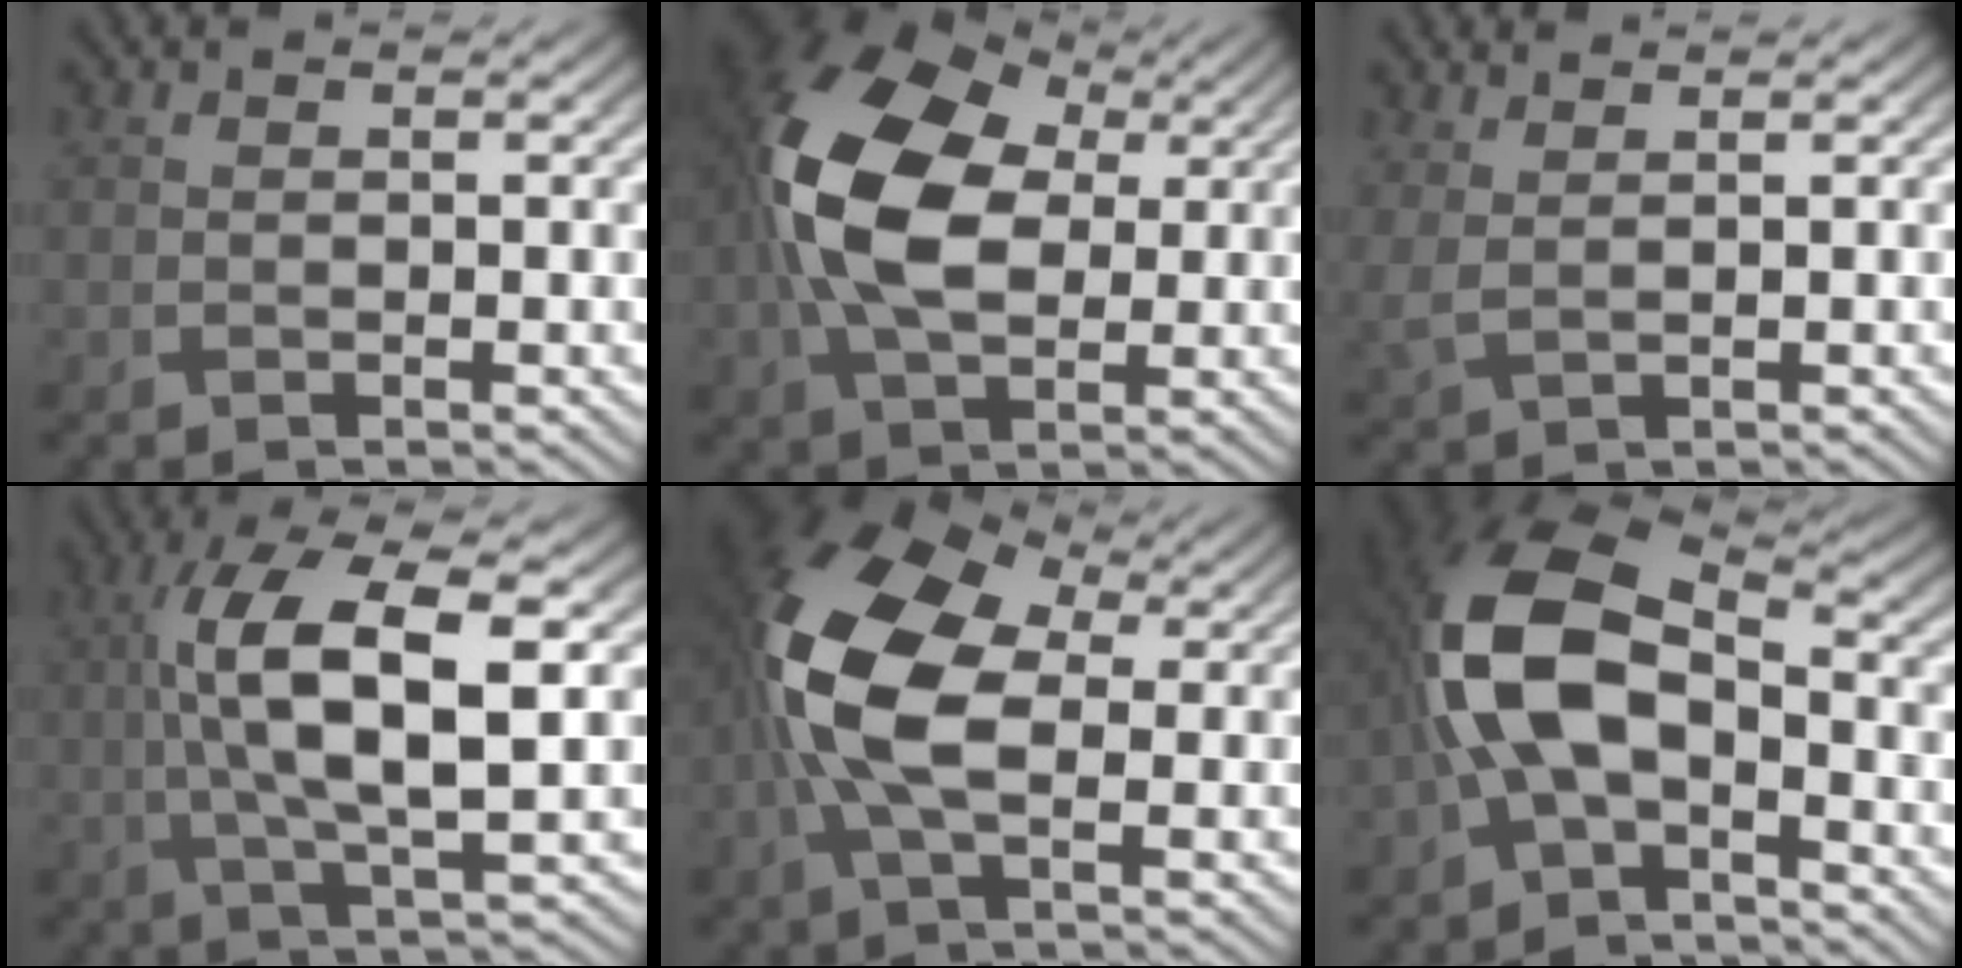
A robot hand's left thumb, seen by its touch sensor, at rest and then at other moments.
{"total": 15.3, "force": [1.7, 9.7, 11.6], "torque": [-0.267, 0.013, 0.025]}
{"total": 2.6, "force": [1.8, 0.9, 1.6], "torque": [-0.050, 0.002, 0.044]}
{"total": 12.3, "force": [1.0, 4.2, 11.6], "torque": [-0.229, 0.007, 0.019]}
{"total": 13.8, "force": [0.0, 7.2, 11.7], "torque": [-0.265, 0.013, -0.014]}
{"total": 12.8, "force": [-2.1, 7.2, 10.3], "torque": [-0.242, 0.009, -0.057]}